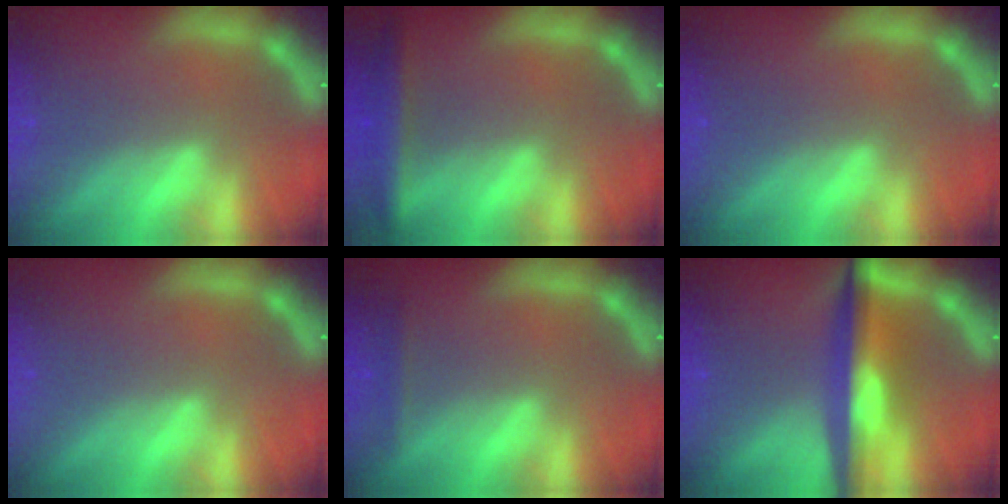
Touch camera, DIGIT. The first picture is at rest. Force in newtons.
{"total": 4.0}
{"total": 0.0}
{"total": 0.0}
{"total": 1.4}
{"total": 8.0}